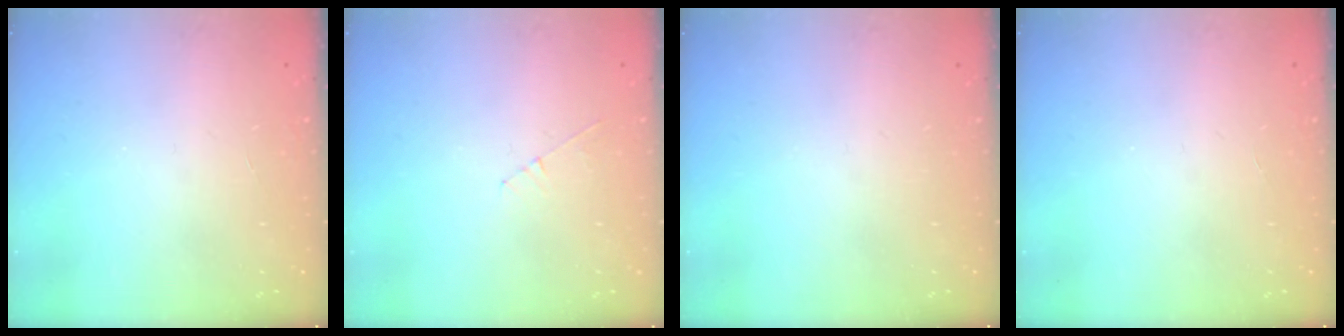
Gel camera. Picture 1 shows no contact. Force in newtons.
{"total": 3.3, "press": 3.3, "slide": 0.4}
{"total": 0.0}
{"total": 0.0}